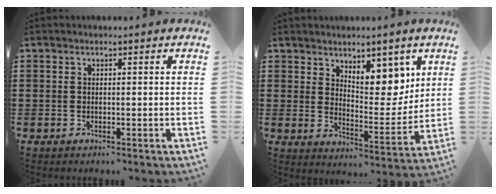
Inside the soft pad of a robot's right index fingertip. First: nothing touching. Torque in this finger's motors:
{"motor_torque": [0.73, 0.34, 0.37, 0.08]}